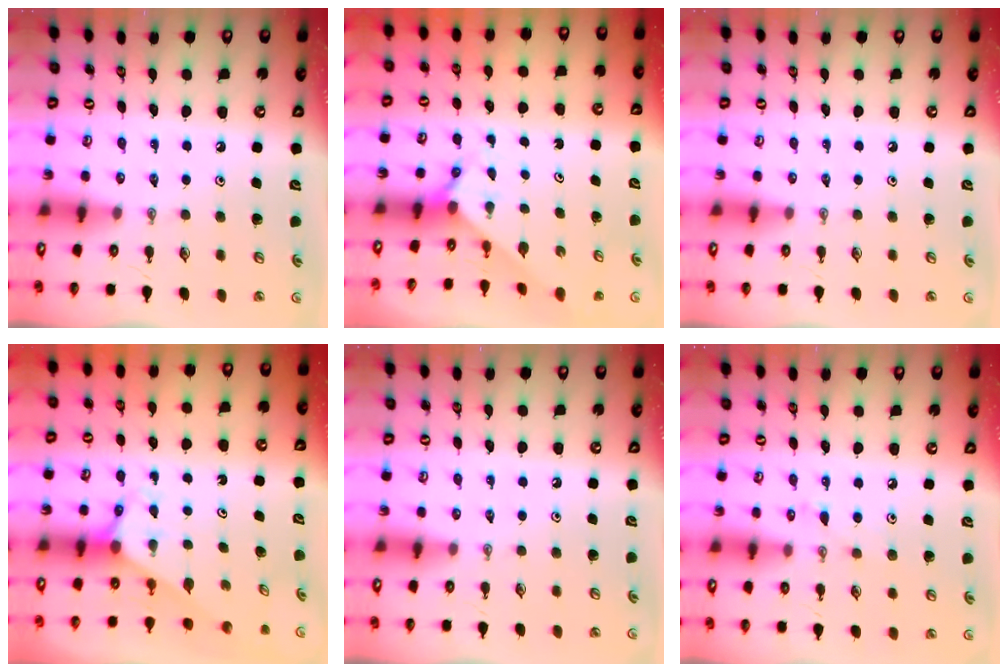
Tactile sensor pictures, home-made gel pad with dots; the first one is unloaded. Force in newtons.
{"total": 2.0, "press": 2.0, "slide": 0.2}
{"total": 0.0}
{"total": 2.6, "press": 2.6, "slide": 0.2}
{"total": 0.0}
{"total": 6.3, "press": 6.3, "slide": 0.6}